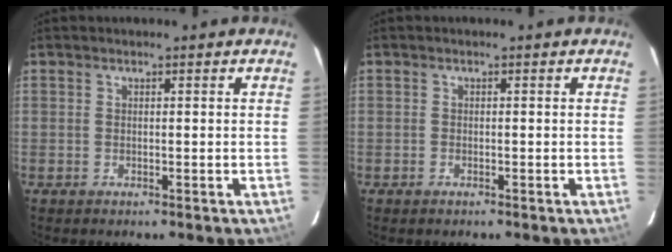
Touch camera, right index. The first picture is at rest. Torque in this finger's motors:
{"motor_torque": [0.03, -0.05, -0.01, -0.02]}